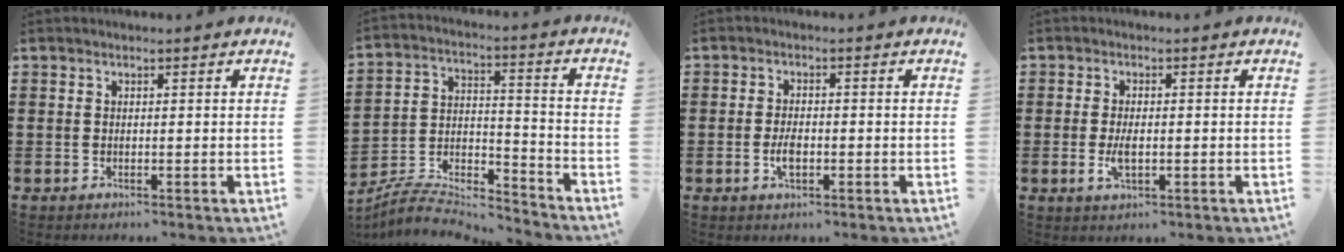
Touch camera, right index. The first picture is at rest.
{"total": 7.6, "force": [-7.3, 1.2, 1.9], "torque": [-0.038, 0.003, -0.147]}
{"total": 3.1, "force": [-0.9, 1.3, 2.7], "torque": [-0.057, -0.001, -0.018]}
{"total": 3.2, "force": [-0.5, 1.3, 2.8], "torque": [-0.066, -0.006, -0.013]}